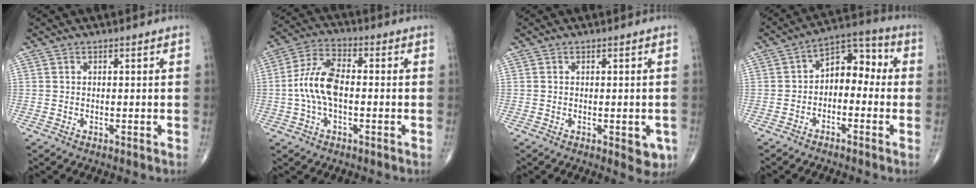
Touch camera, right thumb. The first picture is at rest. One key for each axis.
{"total": 9.6, "fx": -0.9, "fy": 4.8, "fz": 8.3, "tx": -0.176, "ty": 0.029, "tz": -0.023}
{"total": 3.8, "fx": -1.2, "fy": 1.8, "fz": 3.1, "tx": -0.015, "ty": -0.003, "tz": -0.011}
{"total": 8.4, "fx": -0.9, "fy": 5.6, "fz": 6.3, "tx": -0.063, "ty": 0.045, "tz": -0.033}